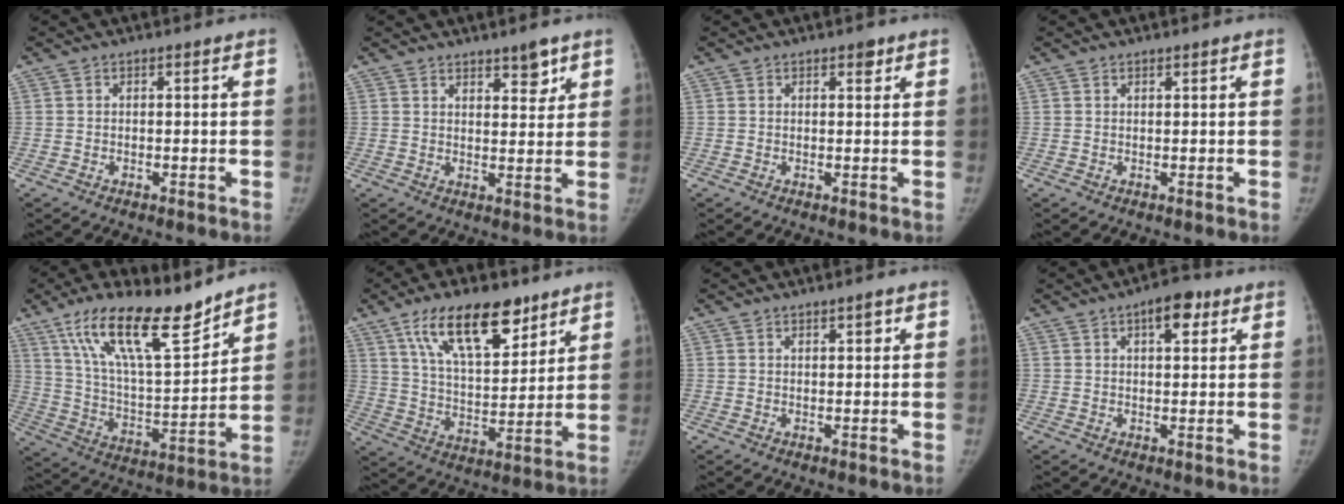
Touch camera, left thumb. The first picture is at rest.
{"total": 4.9, "force": [3.4, 1.8, 3.1], "torque": [-0.026, -0.023, 0.050]}
{"total": 1.7, "force": [1.1, 0.9, 1.0], "torque": [-0.005, -0.004, 0.012]}
{"total": 0.5, "force": [0.5, 0.1, 0.3], "torque": [-0.005, -0.002, 0.008]}
{"total": 20.7, "force": [14.5, 5.9, 13.5], "torque": [-0.206, -0.070, 0.260]}
{"total": 17.7, "force": [11.0, 7.5, 11.8], "torque": [-0.158, -0.048, 0.195]}
{"total": 1.9, "force": [1.2, 0.6, 1.3], "torque": [-0.016, -0.006, 0.018]}
{"total": 6.2, "force": [3.1, 2.8, 4.6], "torque": [-0.048, -0.007, 0.039]}